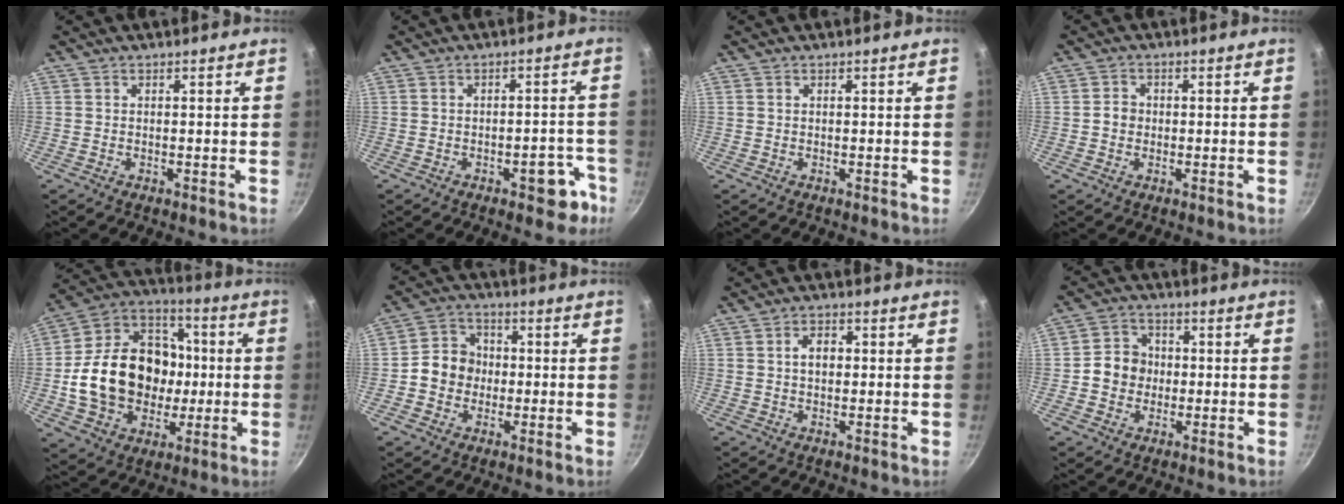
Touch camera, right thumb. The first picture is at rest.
{"total": 6.4, "force": [-3.6, 3.2, 4.3], "torque": [-0.018, 0.036, -0.035]}
{"total": 0.0}
{"total": 2.4, "force": [-0.3, 2.1, 1.1], "torque": [-0.007, 0.010, -0.008]}
{"total": 23.6, "force": [-1.6, 18.6, 14.4], "torque": [-0.217, 0.044, -0.022]}
{"total": 8.3, "force": [-1.0, 7.3, 3.7], "torque": [-0.031, 0.023, -0.035]}
{"total": 3.6, "force": [0.3, 2.5, 2.5], "torque": [-0.025, 0.012, 0.003]}
{"total": 7.0, "force": [-0.5, 6.4, 2.9], "torque": [-0.016, 0.016, -0.023]}